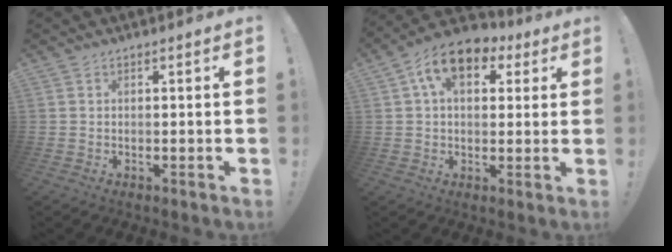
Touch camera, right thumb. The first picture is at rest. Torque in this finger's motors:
{"motor_torque": [-0.07, 2.25, 1.24, 0.37, 0.09]}